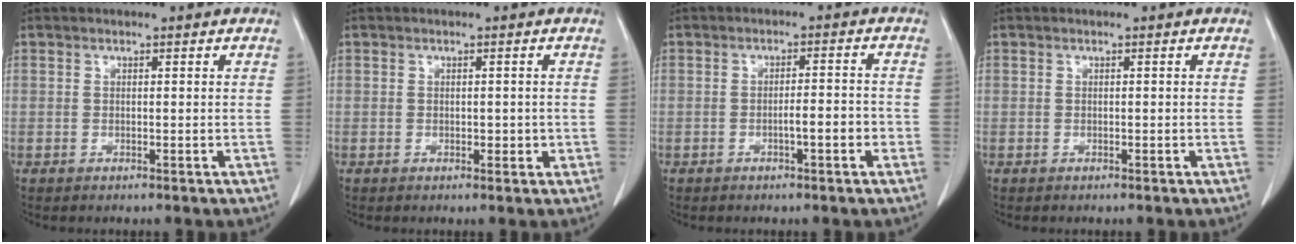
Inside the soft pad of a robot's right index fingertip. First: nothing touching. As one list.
[{"total": 1.6, "force": [0.0, 1.0, 1.2], "torque": [-0.009, 0.001, 0.005]}, {"total": 3.4, "force": [-1.1, 0.6, 3.2], "torque": [-0.045, 0.006, -0.014]}, {"total": 0.0}]